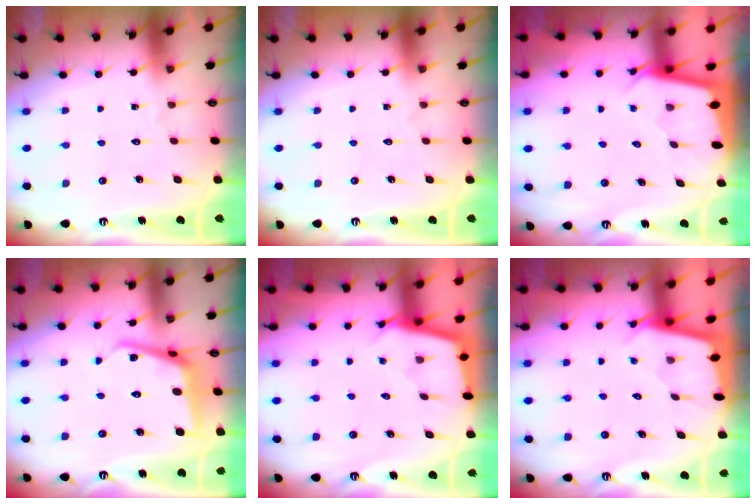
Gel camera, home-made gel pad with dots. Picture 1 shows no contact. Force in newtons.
{"total": 0.0}
{"total": 2.0, "press": 2.0, "slide": 0.1}
{"total": 10.0, "press": 10.0, "slide": 1.1}
{"total": 2.4, "press": 2.4, "slide": 0.2}
{"total": 1.8, "press": 1.8, "slide": 0.2}